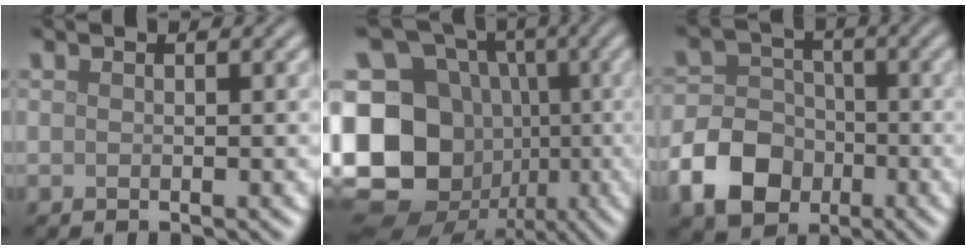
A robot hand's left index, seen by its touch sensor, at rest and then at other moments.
{"total": 18.8, "force": [-2.8, 16.7, 8.3], "torque": [-0.203, 0.009, -0.082]}
{"total": 6.7, "force": [-2.9, 5.2, 3.1], "torque": [-0.051, 0.000, -0.069]}